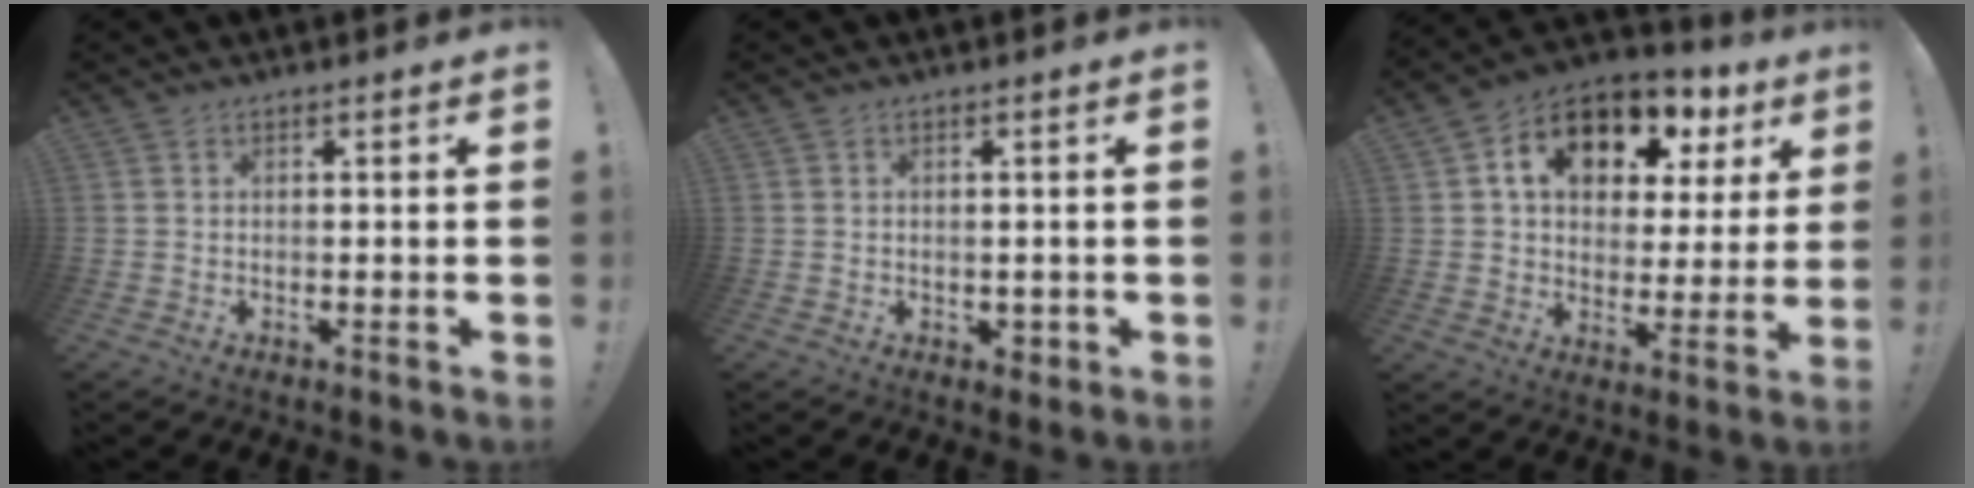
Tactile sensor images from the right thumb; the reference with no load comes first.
{"total": 2.1, "force": [0.0, 1.9, 0.9], "torque": [-0.001, -0.001, 0.000]}
{"total": 14.2, "force": [6.9, 9.2, 8.2], "torque": [-0.132, -0.030, 0.122]}